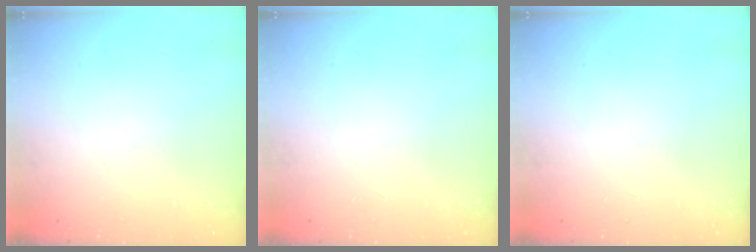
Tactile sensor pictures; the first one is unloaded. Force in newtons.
{"total": 0.0}
{"total": 0.0}